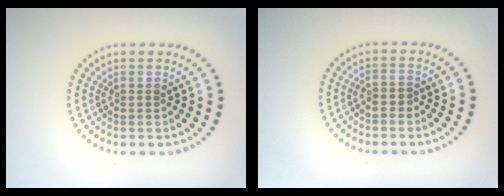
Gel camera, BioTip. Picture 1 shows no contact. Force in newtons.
{"total": 0.7, "press": 0.5, "slide": 0.4}